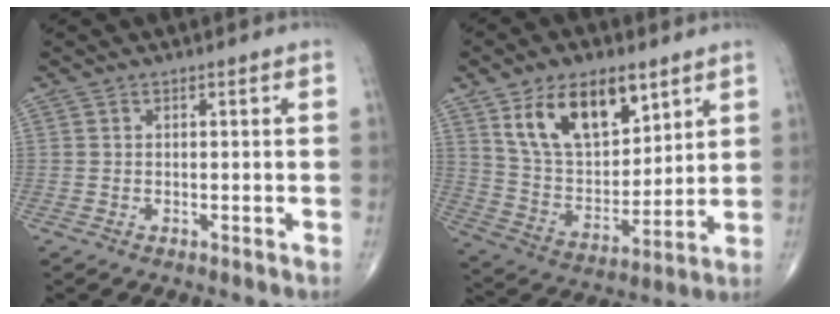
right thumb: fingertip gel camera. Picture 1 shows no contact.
{"total": 17.5, "force": [9.4, 9.3, 11.4], "torque": [-0.155, -0.041, 0.182]}